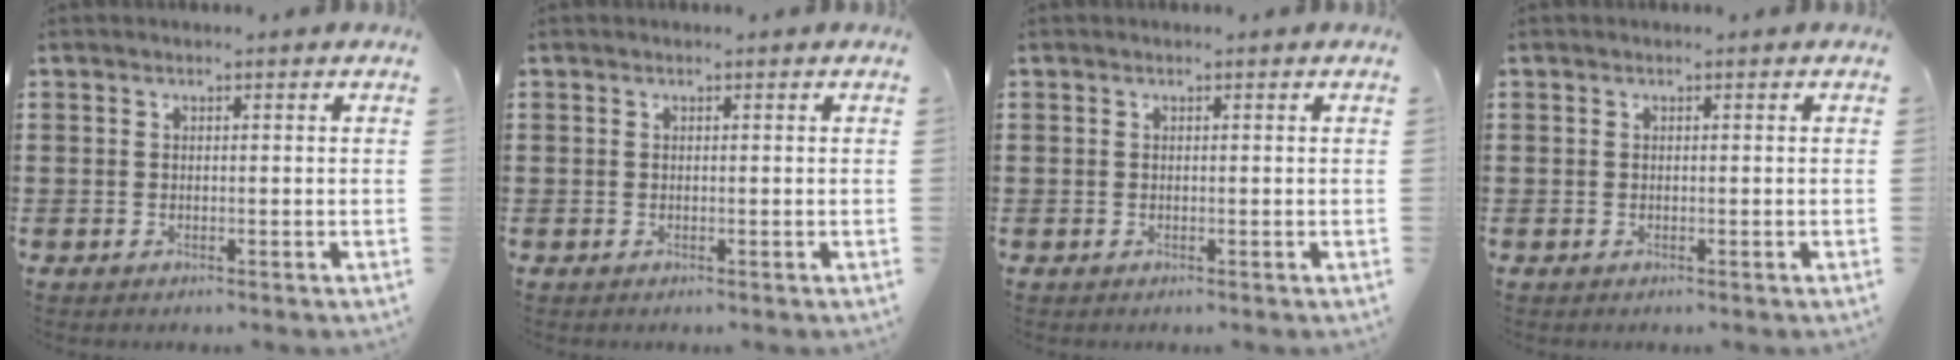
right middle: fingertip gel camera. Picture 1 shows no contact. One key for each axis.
{"total": 0.0}
{"total": 0.0}
{"total": 0.0}